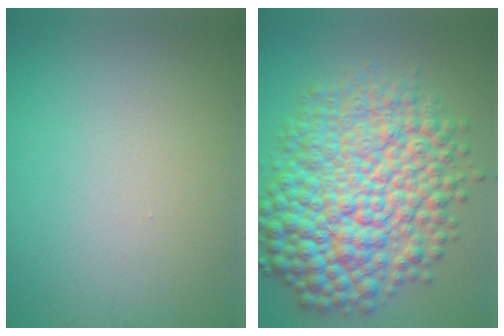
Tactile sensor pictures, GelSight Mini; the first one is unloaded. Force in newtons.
{"total": 12.7, "press": 12.7, "slide": 0.1}